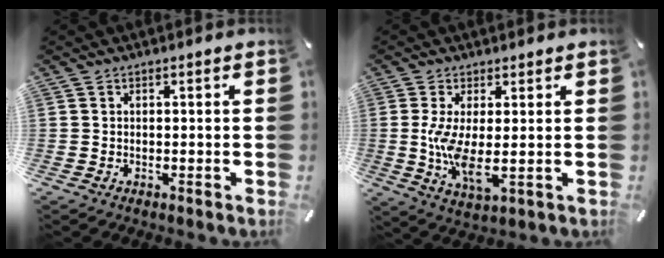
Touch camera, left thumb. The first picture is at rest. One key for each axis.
{"total": 9.0, "fx": 0.3, "fy": 3.0, "fz": 8.4, "tx": -0.183, "ty": -0.025, "tz": 0.004}